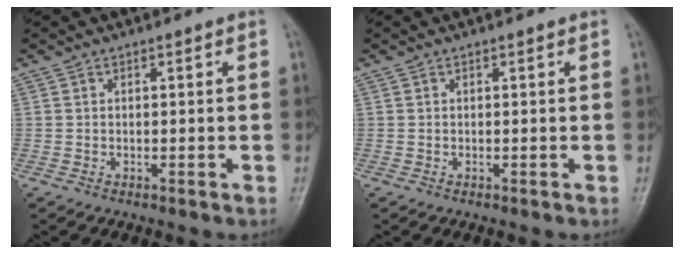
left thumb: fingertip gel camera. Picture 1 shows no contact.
{"total": 0.0}